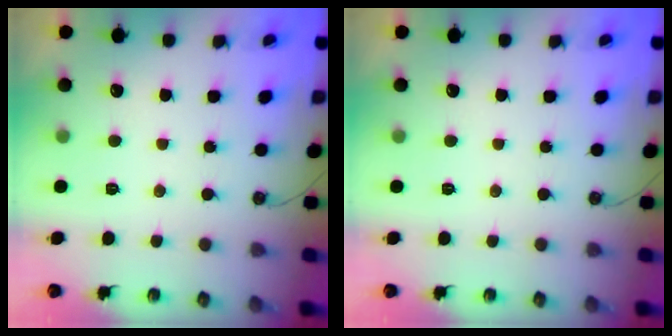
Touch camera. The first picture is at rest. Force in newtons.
{"total": 0.0}